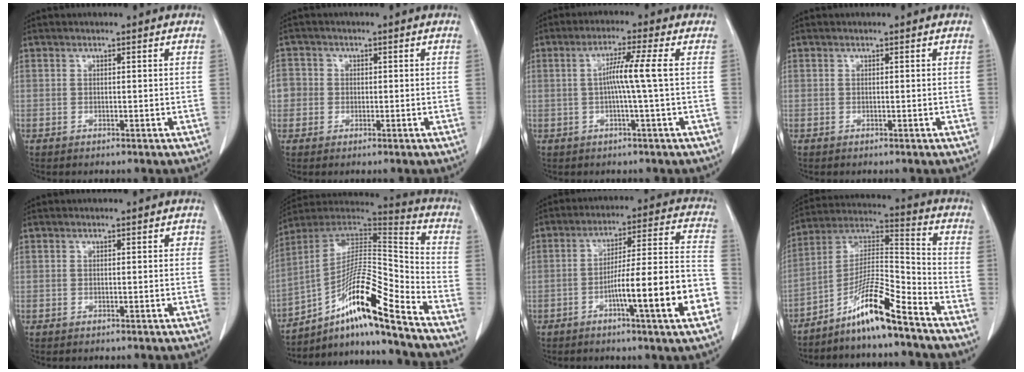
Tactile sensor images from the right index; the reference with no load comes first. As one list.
[{"total": 3.2, "force": [-0.3, 3.2, 0.3], "torque": [0.007, 0.010, -0.011]}, {"total": 5.3, "force": [0.1, -1.3, 5.1], "torque": [-0.092, 0.008, 0.004]}, {"total": 0.0}, {"total": 0.6, "force": [0.1, 0.3, 0.5], "torque": [-0.003, 0.002, 0.001]}, {"total": 17.6, "force": [-11.2, 0.8, 13.6], "torque": [-0.249, 0.014, -0.190]}, {"total": 15.3, "force": [-5.6, 0.1, 14.2], "torque": [-0.216, 0.009, -0.087]}, {"total": 11.4, "force": [-8.3, 0.1, 7.7], "torque": [-0.148, 0.010, -0.151]}]